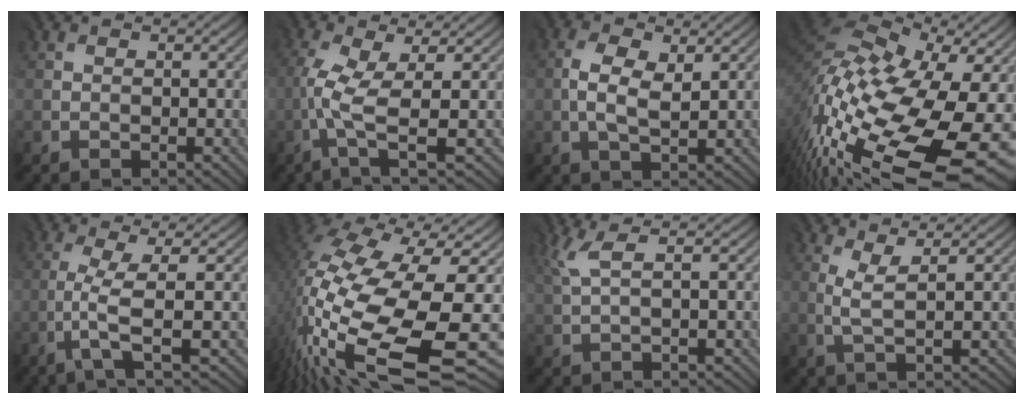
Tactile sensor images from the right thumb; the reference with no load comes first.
{"total": 5.8, "force": [-1.1, 1.2, 5.6], "torque": [-0.122, 0.006, -0.024]}
{"total": 4.0, "force": [0.3, 2.0, 3.5], "torque": [-0.087, 0.000, 0.009]}
{"total": 16.8, "force": [-6.7, 8.7, 12.8], "torque": [-0.271, -0.023, -0.098]}
{"total": 4.2, "force": [-1.6, 0.1, 3.9], "torque": [-0.075, 0.005, -0.038]}
{"total": 16.9, "force": [-3.4, 6.3, 15.3], "torque": [-0.342, -0.036, -0.037]}
{"total": 2.9, "force": [1.2, 0.0, 2.6], "torque": [-0.053, 0.010, 0.028]}
{"total": 2.2, "force": [0.6, -0.3, 2.1], "torque": [-0.049, 0.001, 0.016]}